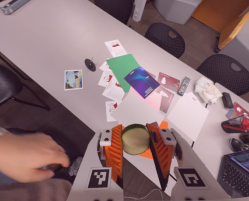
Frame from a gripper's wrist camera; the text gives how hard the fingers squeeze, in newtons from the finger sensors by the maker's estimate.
{"total": 14.0, "left": 14.4, "right": 13.7}